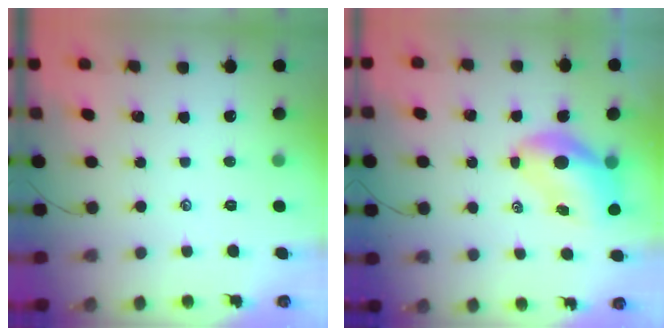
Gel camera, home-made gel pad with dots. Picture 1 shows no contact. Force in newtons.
{"total": 8.2, "press": 7.8, "slide": 2.4}